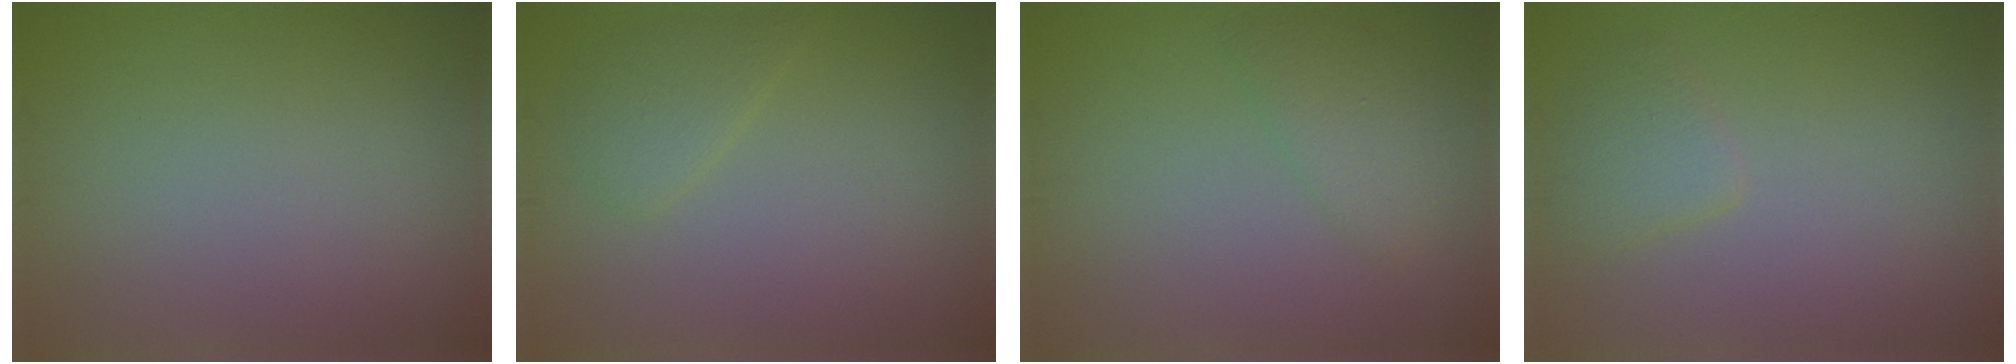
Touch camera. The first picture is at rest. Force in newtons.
{"total": 1.7, "press": 1.7, "slide": 0.1}
{"total": 2.0, "press": 2.0, "slide": 0.2}
{"total": 1.7, "press": 1.7, "slide": 0.2}